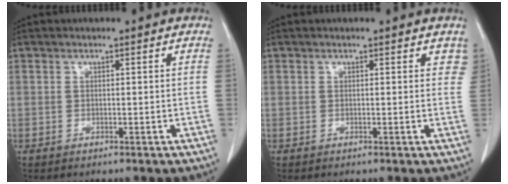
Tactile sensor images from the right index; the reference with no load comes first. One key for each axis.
{"total": 1.8, "fx": 1.3, "fy": 1.1, "fz": 0.5, "tx": 0.017, "ty": 0.001, "tz": 0.007}